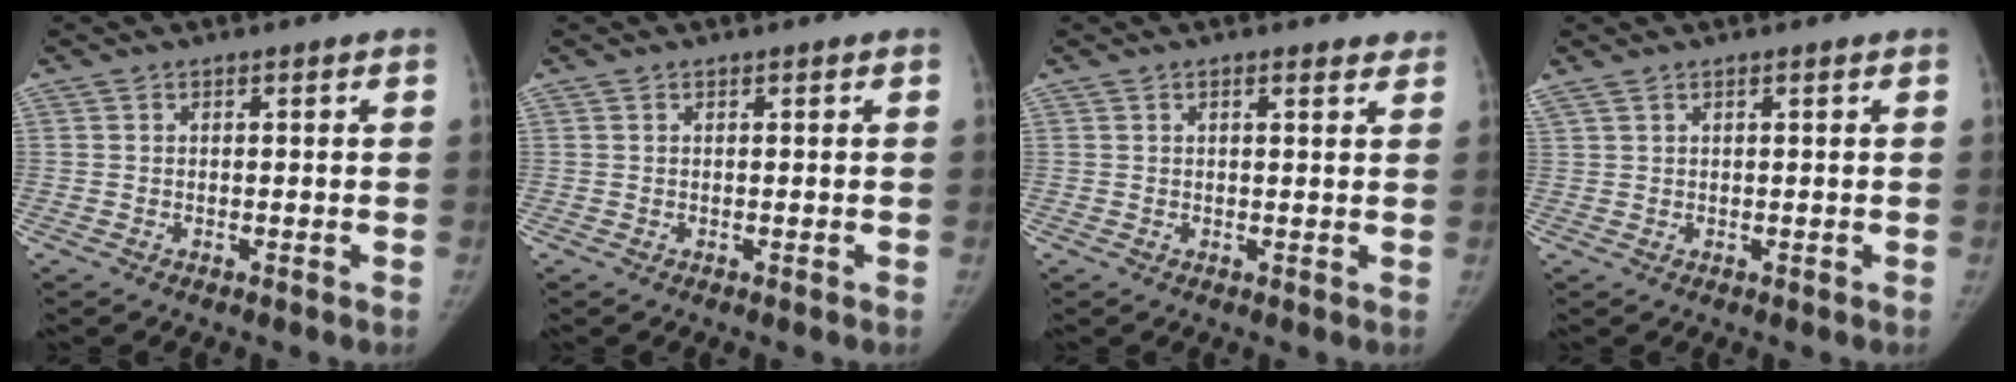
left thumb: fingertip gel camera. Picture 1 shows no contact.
{"total": 0.0}
{"total": 2.6, "force": [1.8, 0.8, 1.6], "torque": [-0.011, -0.004, 0.022]}
{"total": 1.8, "force": [1.3, 0.4, 1.1], "torque": [-0.036, 0.016, 0.034]}